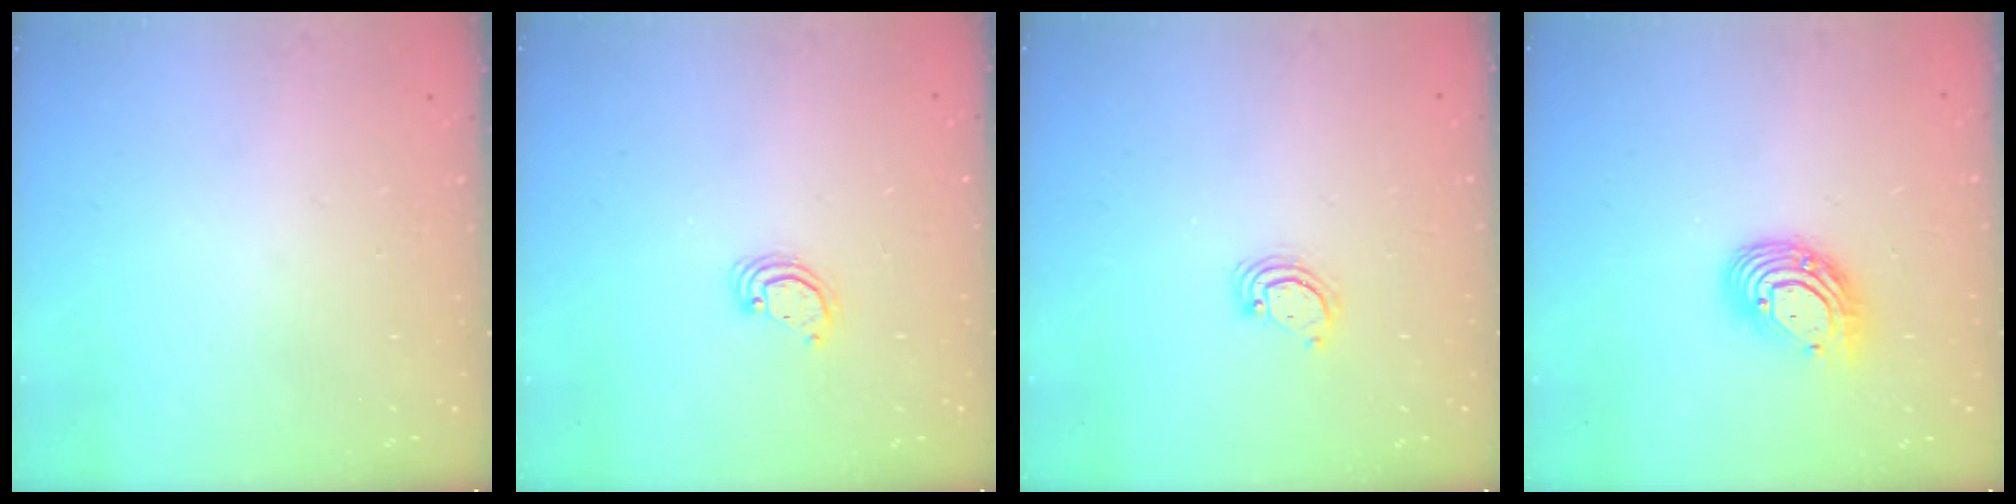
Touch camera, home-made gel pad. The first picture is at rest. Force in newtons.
{"total": 2.5, "press": 2.5, "slide": 0.2}
{"total": 2.6, "press": 2.6, "slide": 0.3}
{"total": 11.1, "press": 11.0, "slide": 1.1}